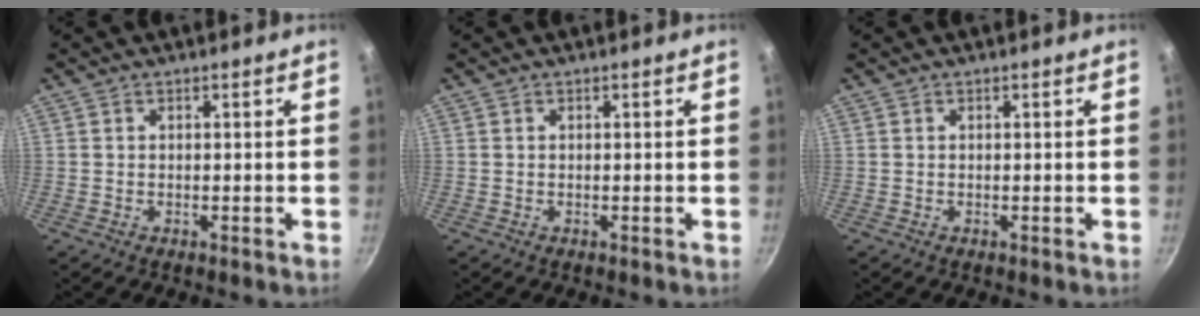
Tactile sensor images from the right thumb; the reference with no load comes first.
{"total": 0.0}
{"total": 0.0}